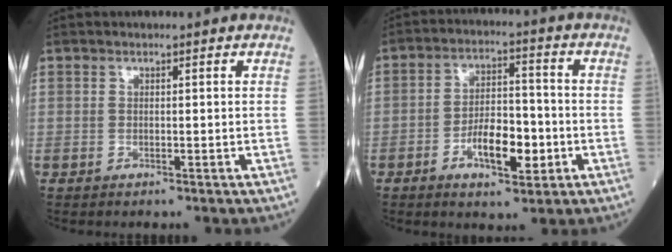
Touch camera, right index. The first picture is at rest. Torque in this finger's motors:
{"motor_torque": [0.34, 0.07, 0.16, 0.06]}